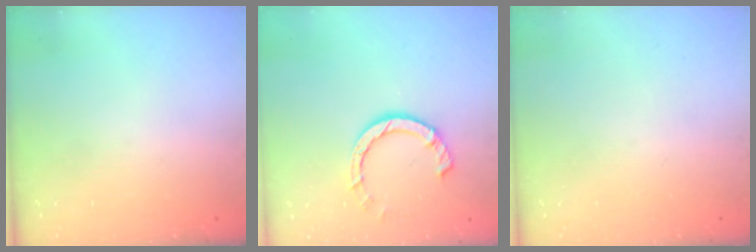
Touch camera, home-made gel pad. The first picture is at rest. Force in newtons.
{"total": 7.1, "press": 7.0, "slide": 1.1}
{"total": 0.0}